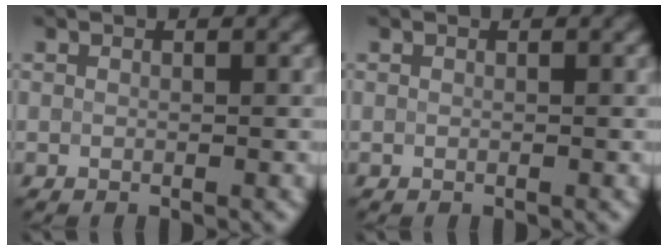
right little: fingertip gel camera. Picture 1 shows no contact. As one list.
[{"total": 0.0}]